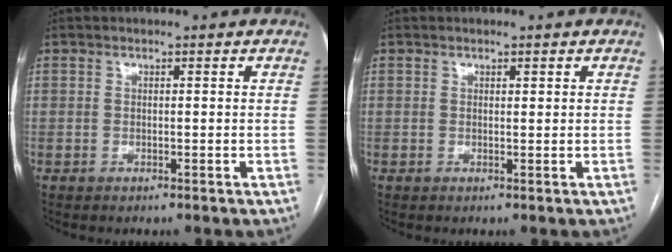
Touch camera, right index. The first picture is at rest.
{"total": 0.5, "force": [0.3, 0.2, 0.4], "torque": [-0.006, -0.002, 0.004]}